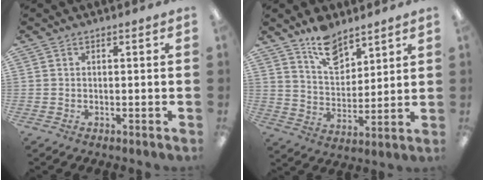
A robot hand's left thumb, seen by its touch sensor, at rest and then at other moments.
{"total": 10.7, "force": [8.0, 5.4, 4.5], "torque": [-0.066, -0.047, 0.145]}